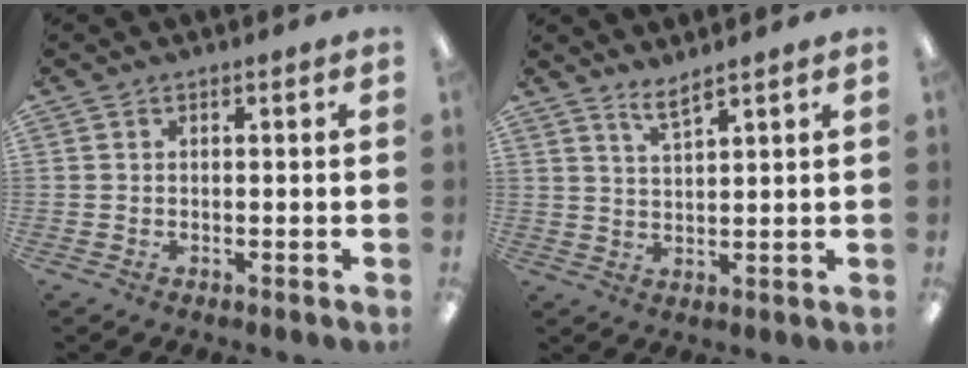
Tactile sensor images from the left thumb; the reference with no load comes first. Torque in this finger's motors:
{"motor_torque": [-0.31, 0.14, -0.04, 0.24, -0.07]}